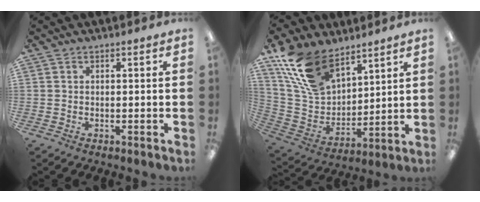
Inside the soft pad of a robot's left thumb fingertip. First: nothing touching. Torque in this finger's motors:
{"motor_torque": [2.43, 1.90, 1.76, -1.01, 0.20]}